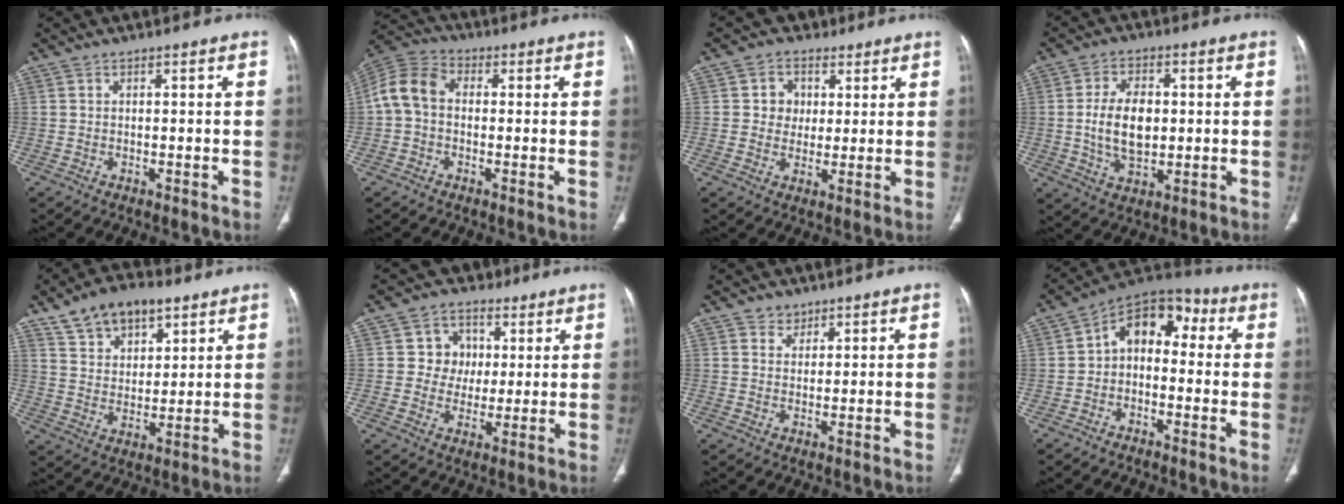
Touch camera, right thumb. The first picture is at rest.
{"total": 8.9, "force": [0.0, 6.5, 6.0], "torque": [-0.116, 0.027, -0.014]}
{"total": 6.5, "force": [2.0, 5.8, 1.9], "torque": [0.000, 0.001, 0.032]}
{"total": 9.6, "force": [0.2, 5.8, 7.6], "torque": [-0.125, 0.000, 0.009]}
{"total": 12.2, "force": [7.6, 7.0, 6.5], "torque": [-0.078, -0.025, 0.134]}
{"total": 9.5, "force": [3.2, 8.8, 1.2], "torque": [0.024, 0.004, 0.049]}
{"total": 2.5, "force": [1.7, 1.8, 0.2], "torque": [0.016, -0.010, 0.022]}
{"total": 10.0, "force": [0.2, 6.9, 7.2], "torque": [-0.075, 0.044, -0.020]}